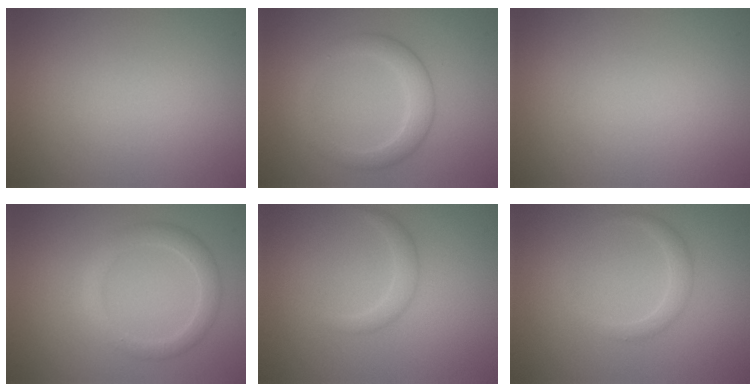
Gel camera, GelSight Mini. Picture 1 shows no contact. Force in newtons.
{"total": 2.8, "press": 2.8, "slide": 0.2}
{"total": 0.0}
{"total": 2.5, "press": 2.5, "slide": 0.0}
{"total": 1.4, "press": 1.4, "slide": 0.1}
{"total": 1.5, "press": 1.5, "slide": 0.1}